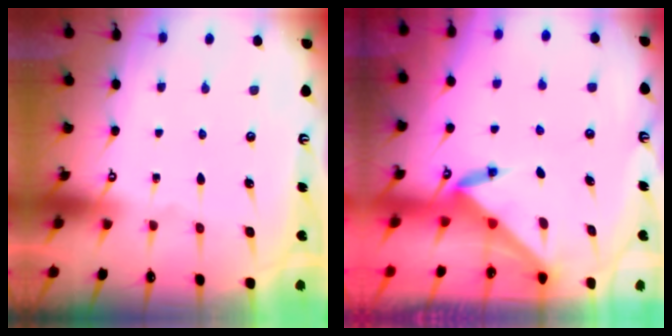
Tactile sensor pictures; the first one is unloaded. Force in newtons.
{"total": 3.6, "press": 3.5, "slide": 0.3}